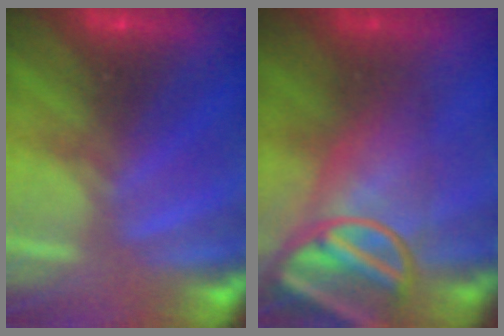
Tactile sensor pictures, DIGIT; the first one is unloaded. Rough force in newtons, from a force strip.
{"total": 8.3}